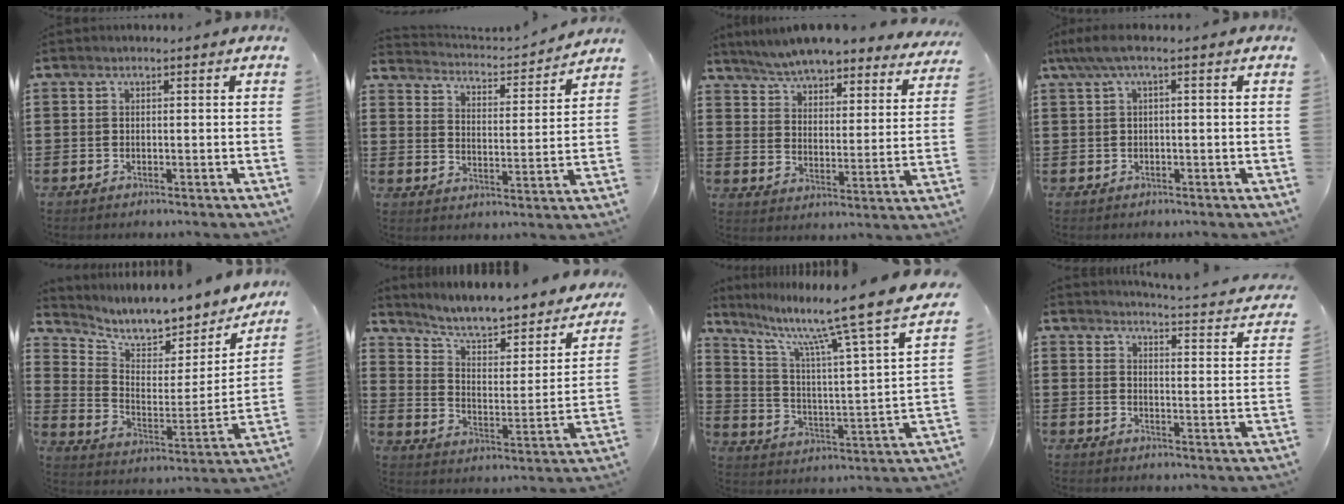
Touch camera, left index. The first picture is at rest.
{"total": 3.0, "force": [3.0, 0.0, 0.0], "torque": [-0.022, -0.033, 0.043]}
{"total": 6.7, "force": [6.5, 0.2, 1.3], "torque": [-0.056, -0.042, 0.117]}
{"total": 3.0, "force": [-0.2, 0.4, 3.0], "torque": [-0.068, -0.006, -0.010]}
{"total": 7.2, "force": [6.6, 1.7, 2.3], "torque": [-0.066, -0.062, 0.107]}
{"total": 6.5, "force": [5.7, 1.1, 2.9], "torque": [-0.083, -0.046, 0.093]}
{"total": 11.9, "force": [9.4, -0.4, 7.2], "torque": [-0.148, -0.078, 0.141]}
{"total": 3.2, "force": [3.0, -0.4, 0.9], "torque": [-0.028, -0.034, 0.044]}